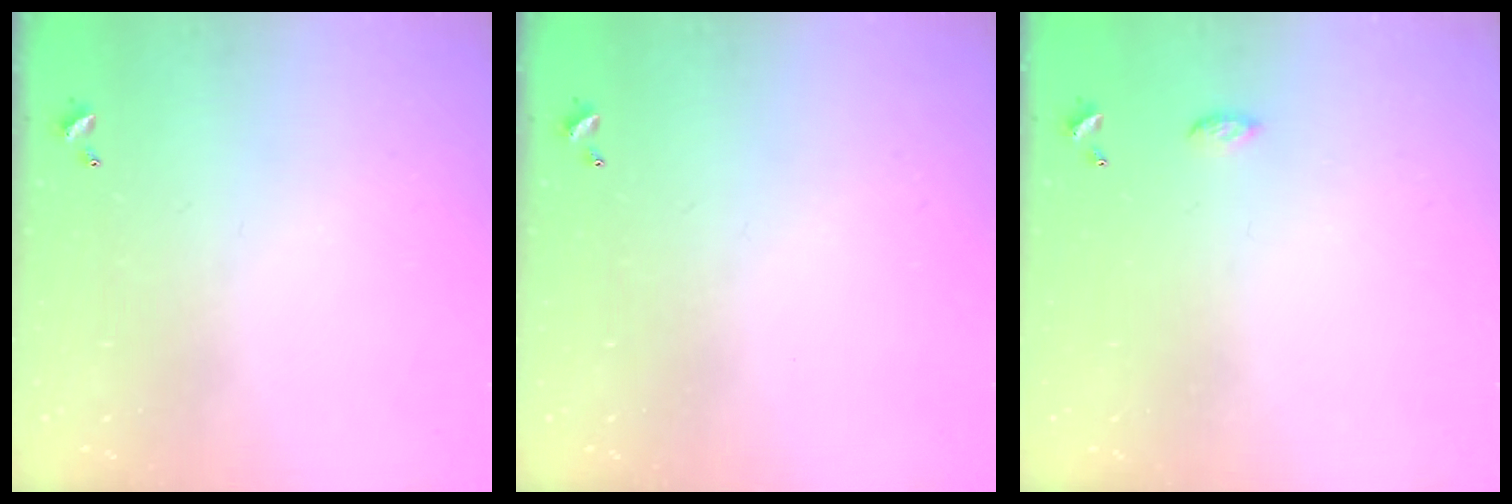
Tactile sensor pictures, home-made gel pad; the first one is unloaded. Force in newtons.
{"total": 0.0}
{"total": 3.2, "press": 3.2, "slide": 0.3}